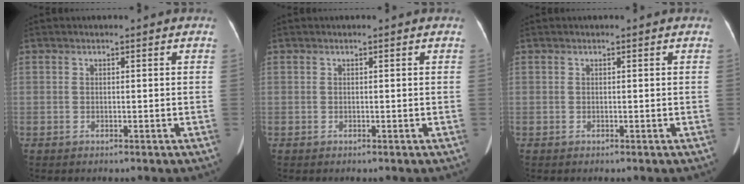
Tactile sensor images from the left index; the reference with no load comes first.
{"total": 0.0}
{"total": 0.0}